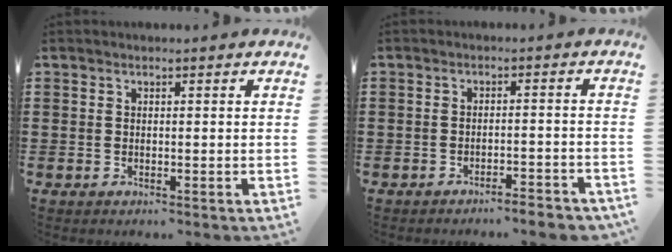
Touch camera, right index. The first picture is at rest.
{"total": 2.9, "force": [-2.8, -0.1, 0.7], "torque": [-0.013, -0.002, -0.058]}